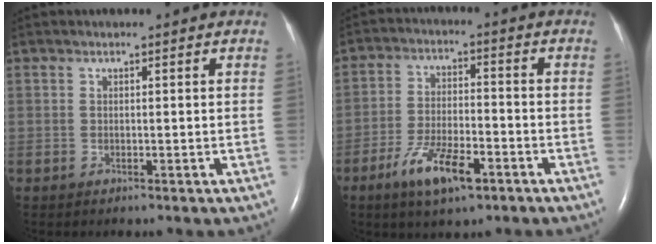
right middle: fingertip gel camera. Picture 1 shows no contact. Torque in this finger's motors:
{"motor_torque": [1.01, -0.83, 0.18, 0.07]}